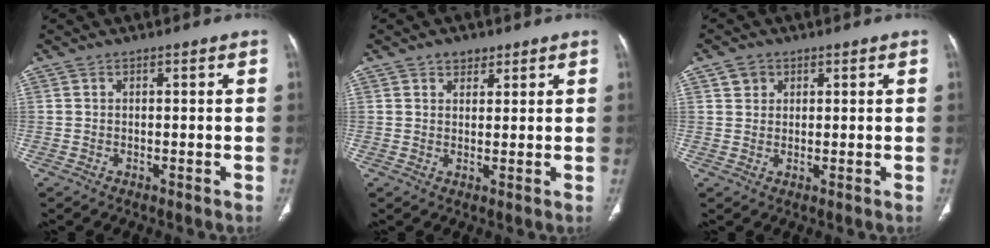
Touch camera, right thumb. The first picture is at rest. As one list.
[{"total": 2.8, "force": [1.8, 1.8, 1.0], "torque": [0.001, -0.009, 0.025]}, {"total": 2.7, "force": [1.3, 2.2, 0.7], "torque": [0.002, -0.006, 0.019]}]